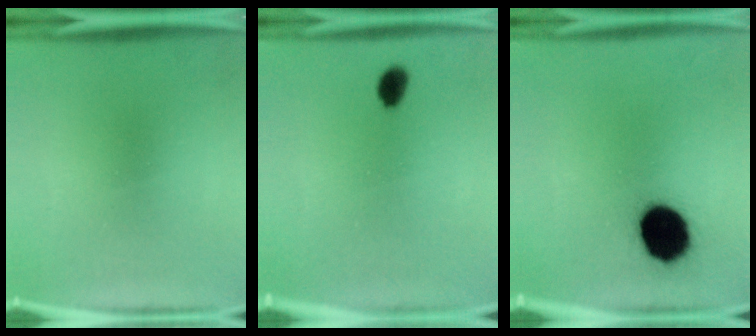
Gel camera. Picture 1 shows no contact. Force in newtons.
{"total": 3.1}
{"total": 14.8}